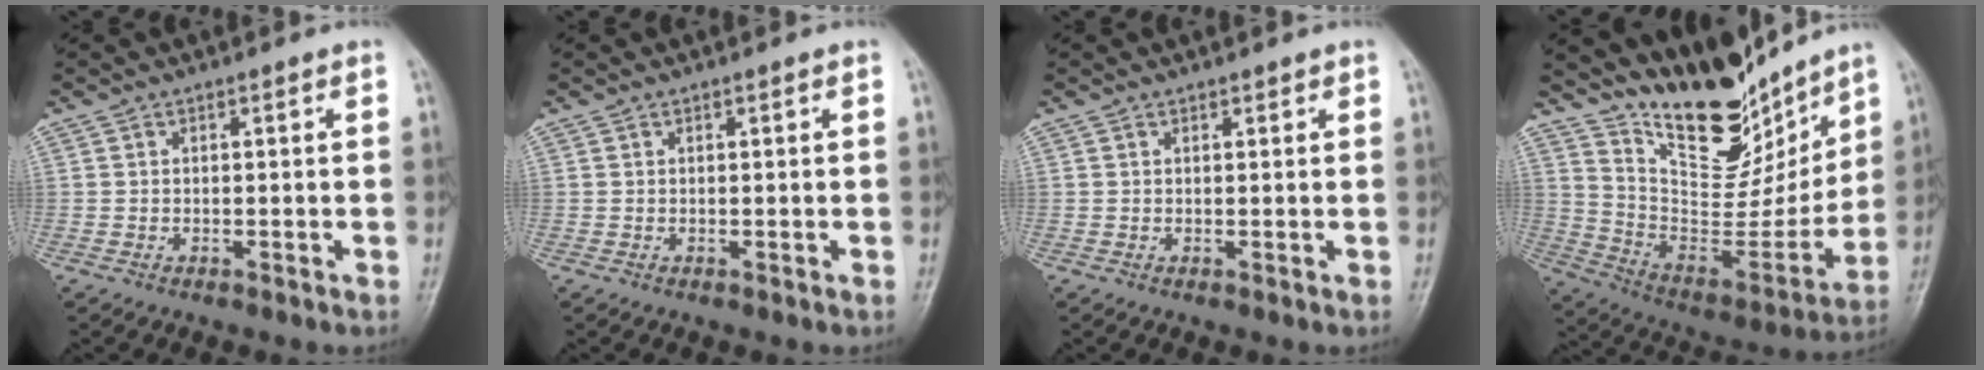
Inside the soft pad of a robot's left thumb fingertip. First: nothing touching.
{"total": 0.0}
{"total": 0.8, "force": [0.7, 0.4, 0.2], "torque": [0.003, -0.004, 0.007]}
{"total": 21.2, "force": [16.7, 8.3, 10.1], "torque": [-0.103, -0.106, 0.289]}